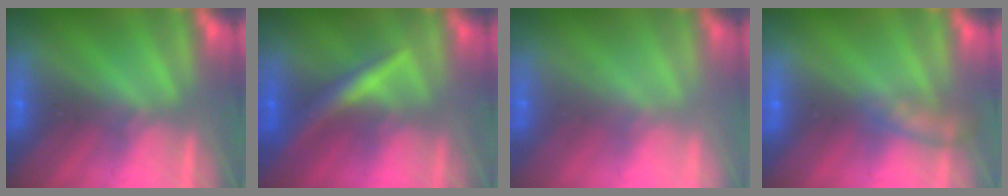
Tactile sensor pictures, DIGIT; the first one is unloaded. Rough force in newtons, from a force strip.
{"total": 2.4}
{"total": 2.4}
{"total": 2.3}